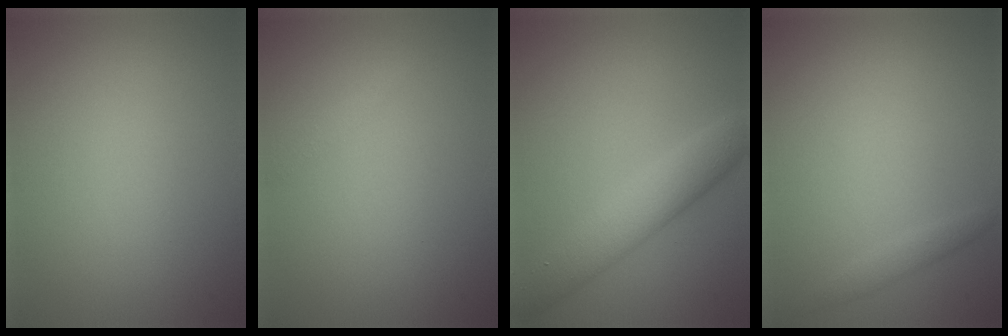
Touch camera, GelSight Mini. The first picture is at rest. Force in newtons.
{"total": 0.5, "press": 0.5, "slide": 0.0}
{"total": 4.7, "press": 4.7, "slide": 0.1}
{"total": 1.0, "press": 1.0, "slide": 0.1}